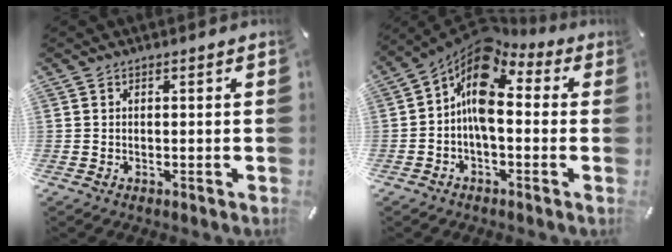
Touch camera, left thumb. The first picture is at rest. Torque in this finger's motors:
{"motor_torque": [1.81, 3.20, 1.12, 0.47, 0.22]}